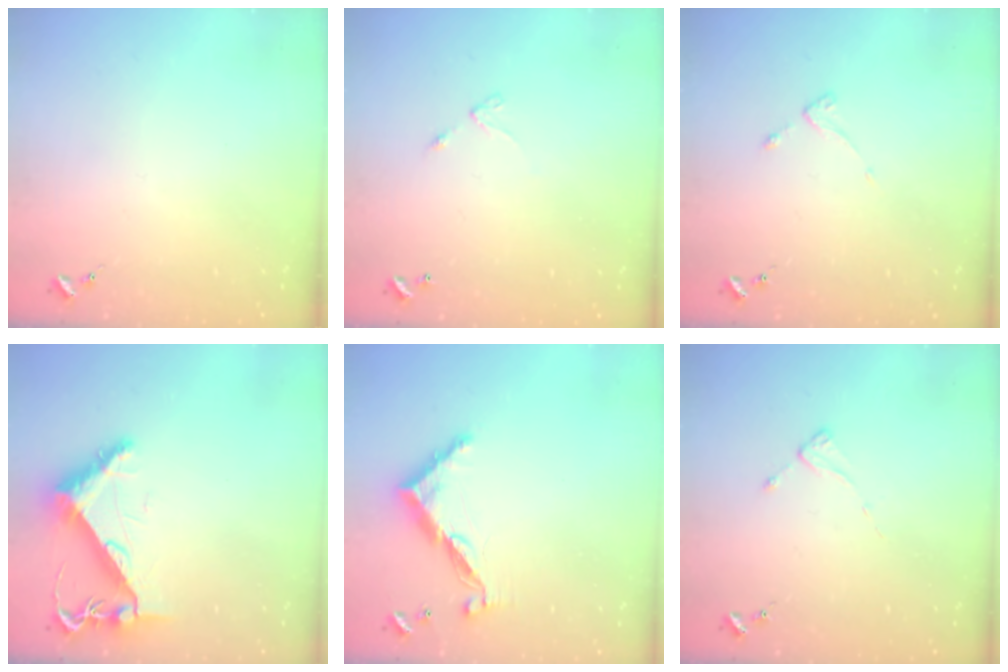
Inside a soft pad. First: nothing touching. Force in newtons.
{"total": 4.2, "press": 4.2, "slide": 0.4}
{"total": 2.6, "press": 2.6, "slide": 0.5}
{"total": 8.3, "press": 8.2, "slide": 1.0}
{"total": 9.9, "press": 9.9, "slide": 0.2}
{"total": 2.0, "press": 2.0, "slide": 0.3}